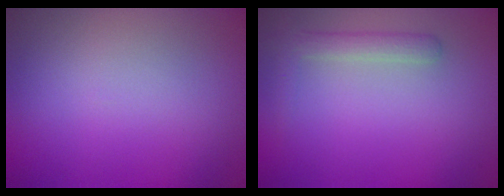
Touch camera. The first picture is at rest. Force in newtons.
{"total": 1.9, "press": 1.9, "slide": 0.1}